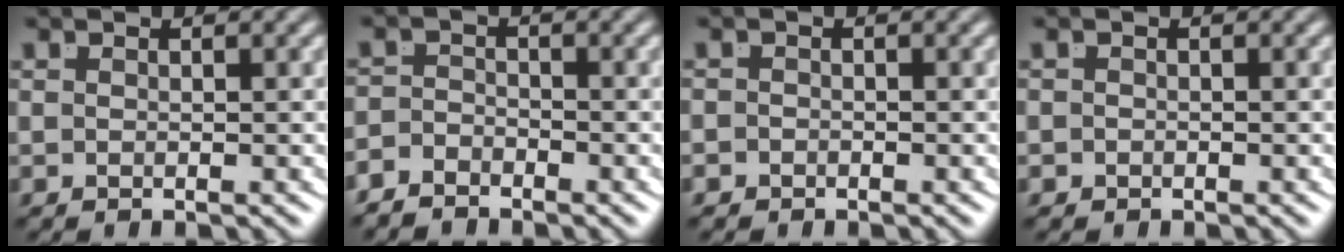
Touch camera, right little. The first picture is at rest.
{"total": 2.6, "force": [-2.5, 0.8, 0.1], "torque": [0.000, -0.018, -0.039]}
{"total": 1.2, "force": [-1.0, 0.4, -0.3], "torque": [0.002, -0.014, -0.012]}
{"total": 0.8, "force": [-0.7, 0.4, -0.1], "torque": [-0.004, -0.011, -0.005]}